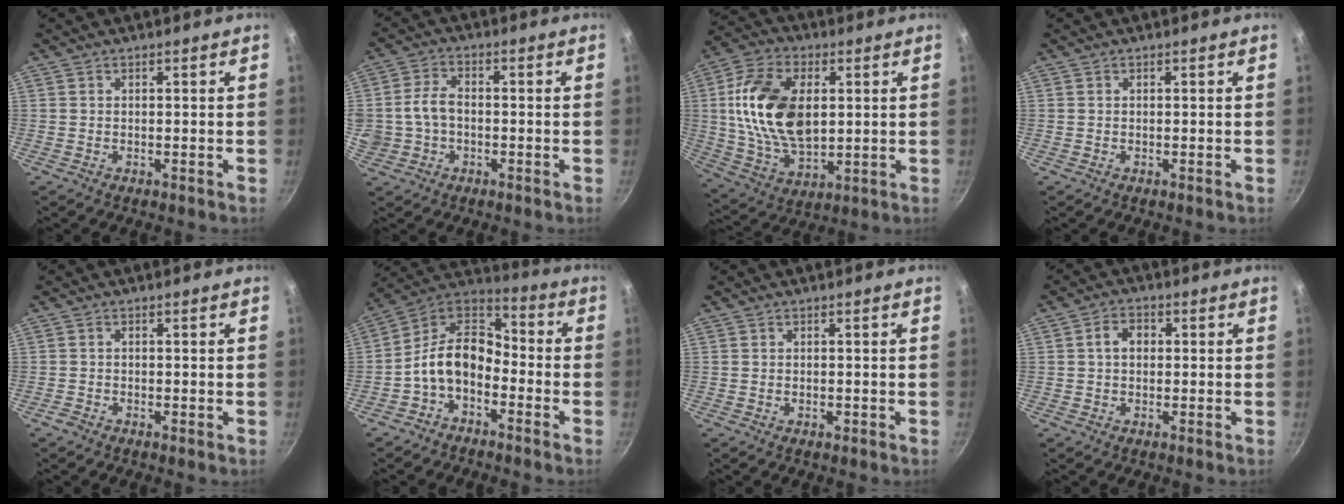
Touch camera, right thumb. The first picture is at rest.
{"total": 8.1, "force": [-0.8, 6.2, 5.2], "torque": [-0.095, 0.026, -0.015]}
{"total": 19.2, "force": [2.8, 11.8, 14.9], "torque": [-0.266, -0.005, 0.053]}
{"total": 0.0}
{"total": 1.1, "force": [-0.7, 0.5, 0.6], "torque": [-0.017, 0.003, -0.018]}
{"total": 12.5, "force": [-4.2, 8.2, 8.4], "torque": [-0.132, 0.069, -0.103]}
{"total": 0.9, "force": [-0.2, 0.6, 0.7], "torque": [-0.010, 0.001, -0.004]}
{"total": 4.2, "force": [0.5, 3.1, 2.7], "torque": [-0.031, 0.012, 0.002]}